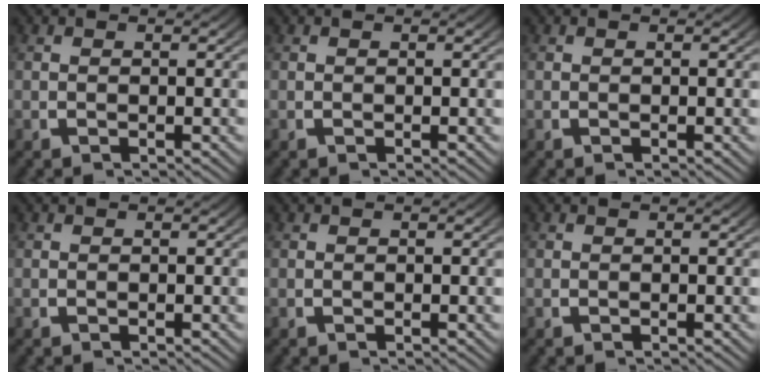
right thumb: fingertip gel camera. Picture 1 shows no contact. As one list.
[{"total": 0.0}, {"total": 0.0}, {"total": 0.0}, {"total": 0.0}, {"total": 0.0}]